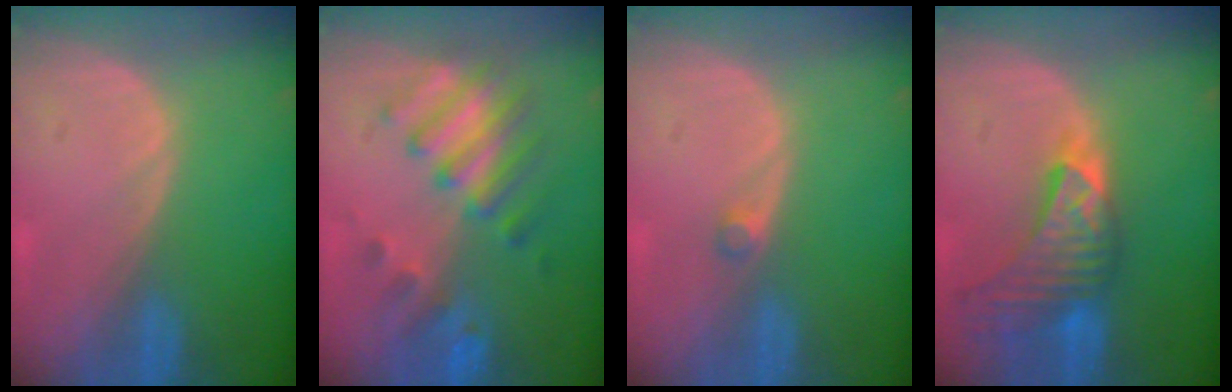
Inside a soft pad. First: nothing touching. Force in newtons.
{"total": 7.5, "press": 7.4, "slide": 1.1}
{"total": 1.3, "press": 1.1, "slide": 0.6}
{"total": 9.1, "press": 8.2, "slide": 3.8}